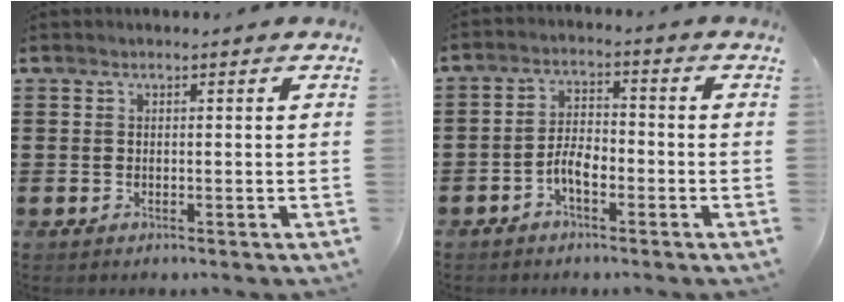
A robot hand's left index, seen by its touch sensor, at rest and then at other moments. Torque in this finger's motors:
{"motor_torque": [0.23, 0.07, 0.32, 0.07]}